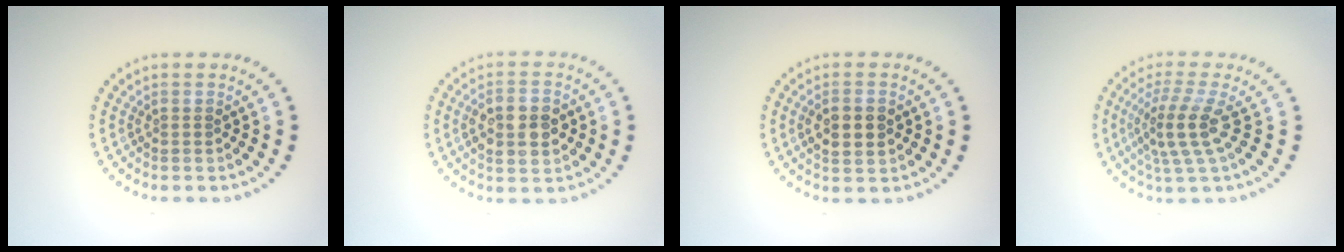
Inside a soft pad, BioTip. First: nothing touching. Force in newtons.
{"total": 4.3, "press": 4.3, "slide": 0.4}
{"total": 2.8, "press": 2.8, "slide": 0.3}
{"total": 3.8, "press": 3.0, "slide": 2.3}